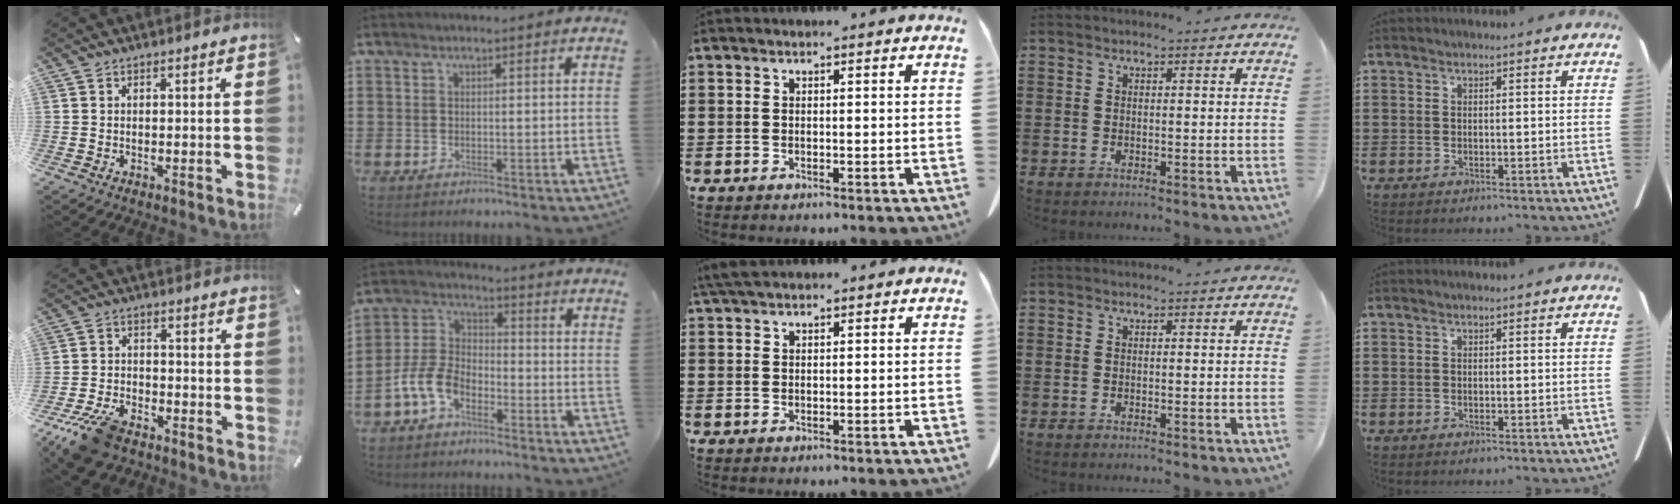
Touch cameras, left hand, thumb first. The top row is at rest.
{"thumb": {"total": 10.6, "force": [-7.6, 4.9, 5.6], "torque": [-0.113, 0.035, -0.141]}, "index": {"total": 7.1, "force": [-4.5, 3.7, 4.0], "torque": [-0.121, -0.003, -0.098]}, "middle": {"total": 2.4, "force": [1.8, 0.6, 1.5], "torque": [-0.035, 0.005, 0.034]}}